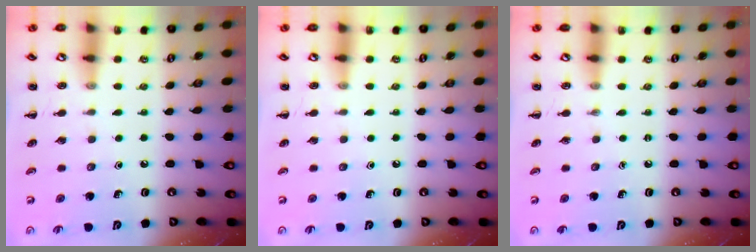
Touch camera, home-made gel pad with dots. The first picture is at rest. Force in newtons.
{"total": 0.0}
{"total": 0.0}